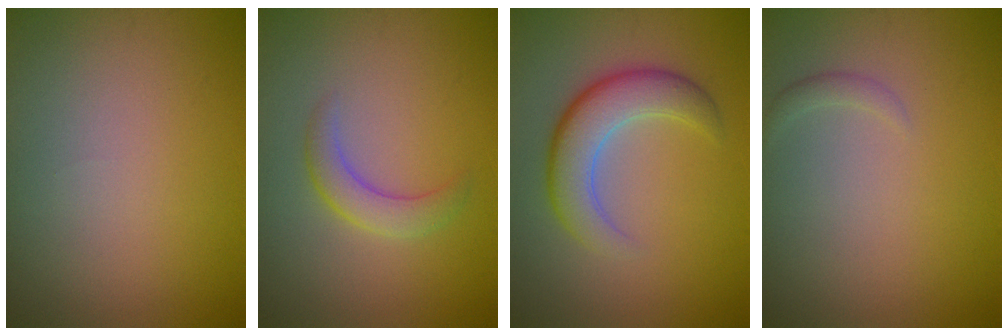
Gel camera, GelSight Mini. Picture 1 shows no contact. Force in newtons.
{"total": 2.5, "press": 2.5, "slide": 0.1}
{"total": 5.2, "press": 5.2, "slide": 0.2}
{"total": 0.7, "press": 0.7, "slide": 0.0}